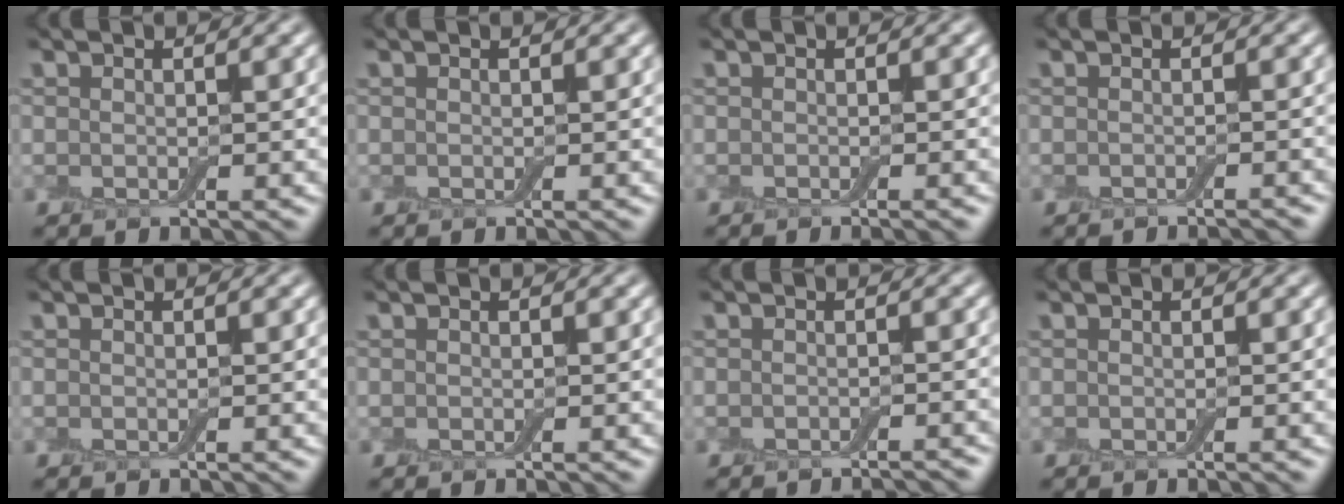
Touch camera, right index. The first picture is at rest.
{"total": 0.0}
{"total": 1.0, "force": [-0.5, 0.2, 0.8], "torque": [-0.004, -0.001, -0.011]}
{"total": 1.2, "force": [-1.1, 0.1, 0.5], "torque": [0.003, 0.000, -0.015]}
{"total": 0.0}
{"total": 0.0}
{"total": 1.6, "force": [-1.4, 0.2, 0.6], "torque": [0.005, 0.002, -0.018]}
{"total": 0.0}